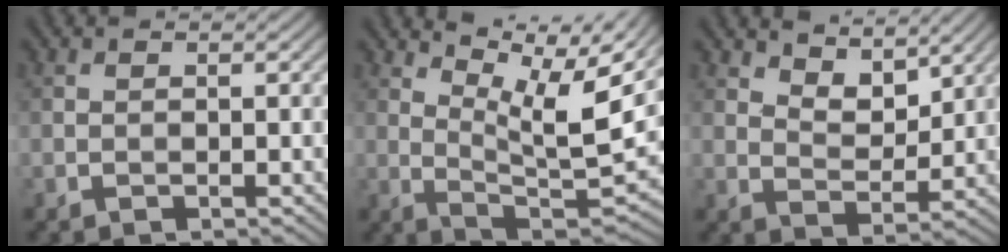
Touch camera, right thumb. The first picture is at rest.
{"total": 11.8, "force": [7.3, 3.2, 8.7], "torque": [-0.166, -0.013, 0.125]}
{"total": 5.9, "force": [4.6, 2.4, 2.7], "torque": [-0.050, -0.014, 0.089]}